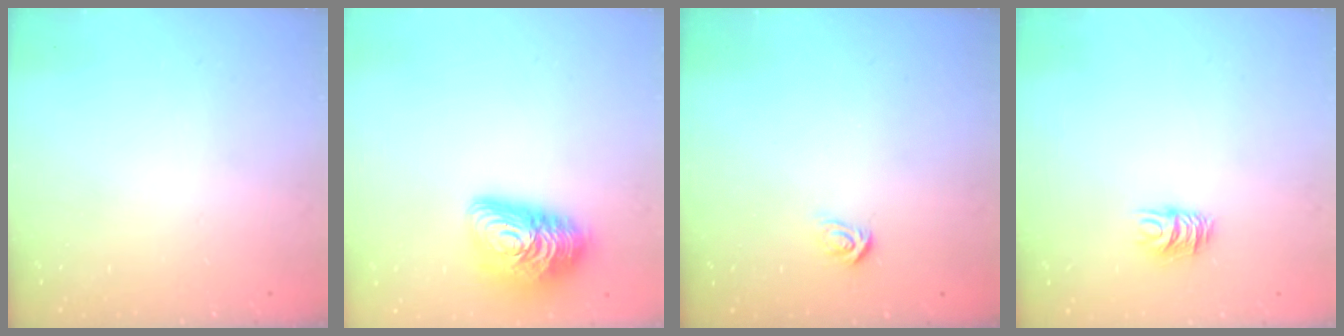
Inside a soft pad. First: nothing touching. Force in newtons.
{"total": 14.9, "press": 14.9, "slide": 0.7}
{"total": 3.0, "press": 3.0, "slide": 0.3}
{"total": 7.0, "press": 7.0, "slide": 0.5}